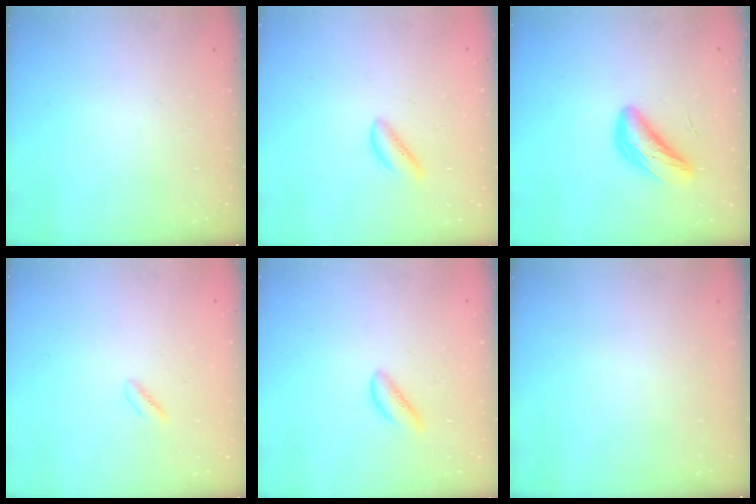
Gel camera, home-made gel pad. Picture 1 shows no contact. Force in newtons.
{"total": 2.0, "press": 1.9, "slide": 0.6}
{"total": 8.2, "press": 8.1, "slide": 1.2}
{"total": 1.6, "press": 1.2, "slide": 1.0}
{"total": 2.0, "press": 1.9, "slide": 0.6}
{"total": 0.0}